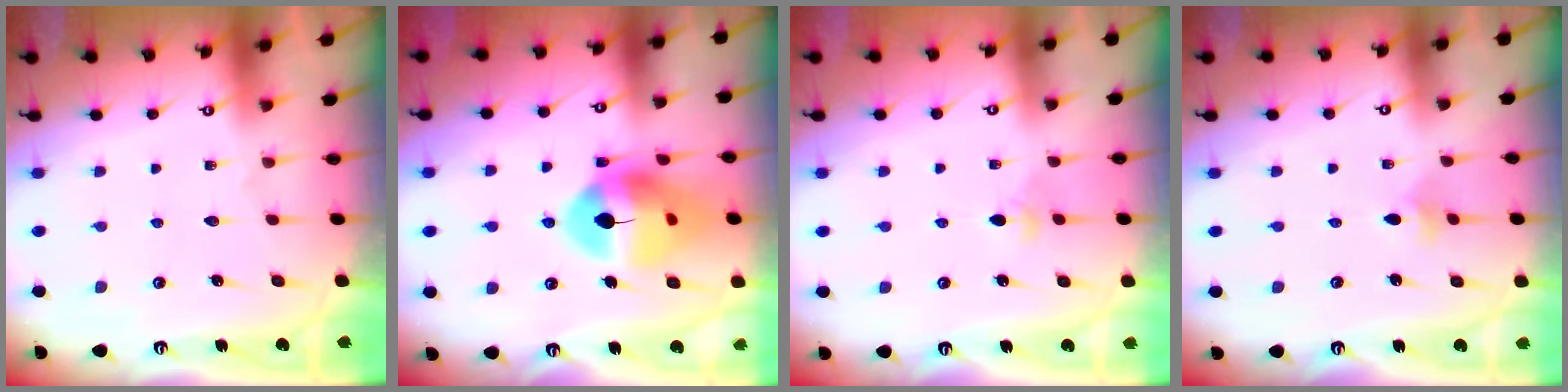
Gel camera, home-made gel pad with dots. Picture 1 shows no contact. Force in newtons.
{"total": 15.5, "press": 15.4, "slide": 1.8}
{"total": 2.8, "press": 2.7, "slide": 0.8}
{"total": 2.7, "press": 2.6, "slide": 0.5}